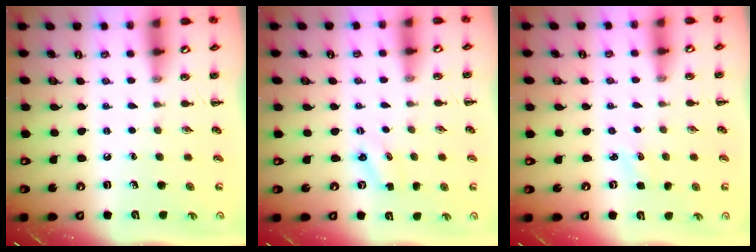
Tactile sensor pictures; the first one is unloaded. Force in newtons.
{"total": 1.8, "press": 1.7, "slide": 0.5}
{"total": 1.5, "press": 1.4, "slide": 0.4}